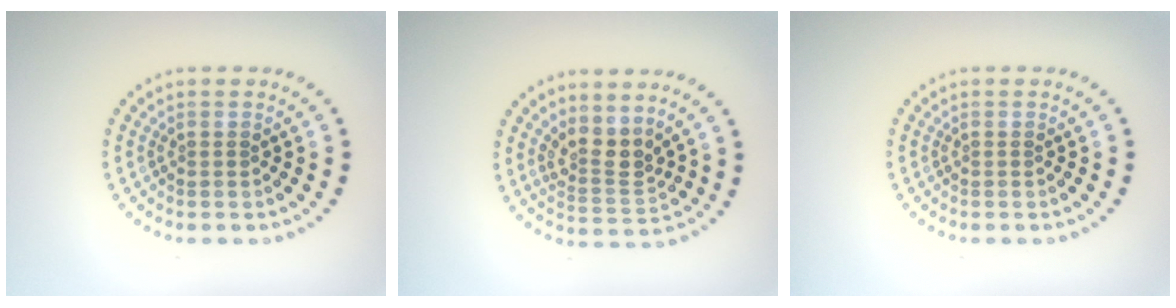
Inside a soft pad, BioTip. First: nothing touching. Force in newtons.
{"total": 2.9, "press": 2.3, "slide": 1.7}
{"total": 0.0}